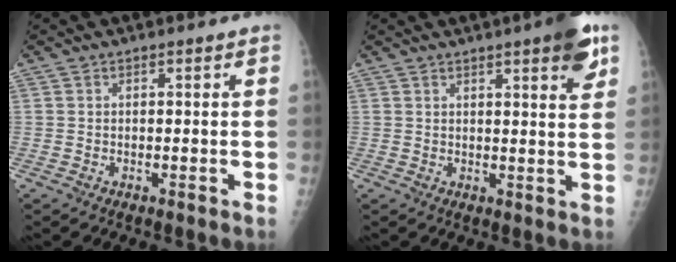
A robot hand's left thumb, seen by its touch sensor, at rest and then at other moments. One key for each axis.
{"total": 7.3, "fx": 4.1, "fy": 1.5, "fz": 5.8, "tx": -0.066, "ty": -0.016, "tz": 0.049}